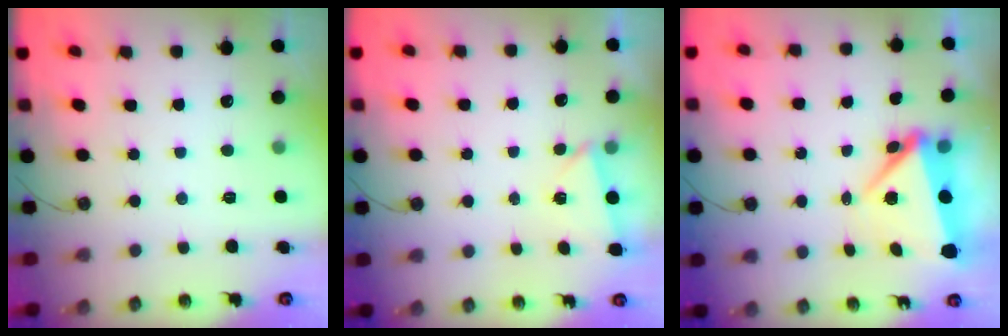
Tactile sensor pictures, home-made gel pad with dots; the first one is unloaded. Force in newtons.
{"total": 2.5, "press": 0.6, "slide": 2.4}
{"total": 6.3, "press": 6.2, "slide": 0.7}